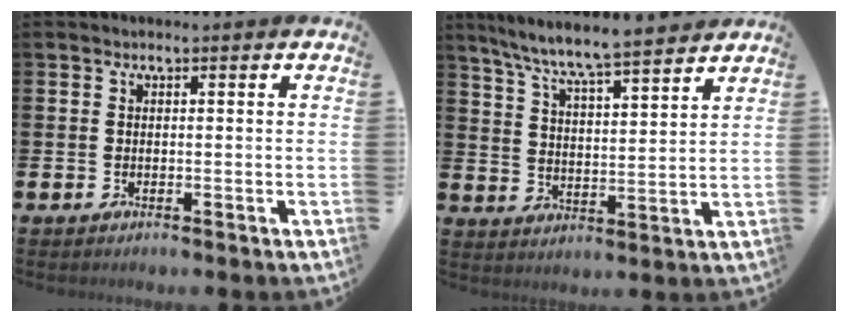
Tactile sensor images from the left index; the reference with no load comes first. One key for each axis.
{"total": 7.6, "fx": 7.2, "fy": 0.0, "fz": 2.4, "tx": -0.074, "ty": -0.049, "tz": 0.126}